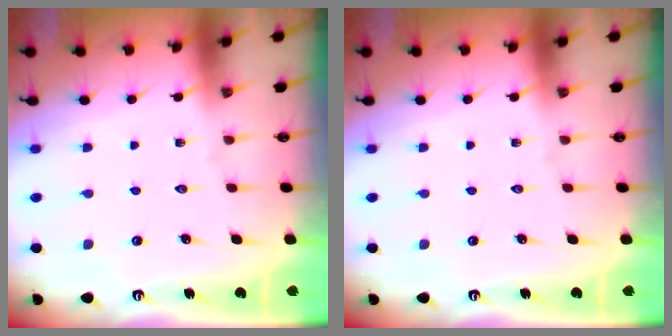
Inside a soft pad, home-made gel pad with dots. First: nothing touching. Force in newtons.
{"total": 0.0}